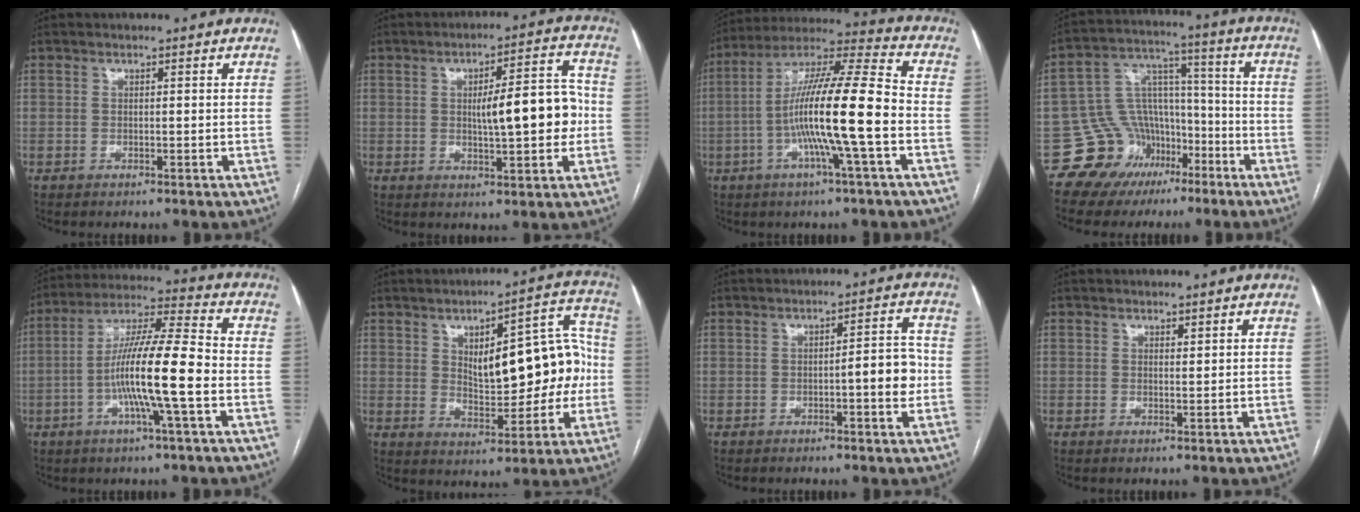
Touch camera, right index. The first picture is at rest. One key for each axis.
{"total": 10.6, "fx": -0.2, "fy": 2.4, "fz": 10.3, "tx": -0.144, "ty": 0.023, "tz": 0.001}
{"total": 16.6, "fx": -3.4, "fy": 0.1, "fz": 16.2, "tx": -0.289, "ty": 0.007, "tz": -0.070}
{"total": 12.4, "fx": -6.4, "fy": 10.4, "fz": 2.2, "tx": -0.030, "ty": 0.087, "tz": -0.092}
{"total": 14.0, "fx": -3.2, "fy": 0.3, "fz": 13.6, "tx": -0.252, "ty": 0.005, "tz": -0.066}
{"total": 15.1, "fx": 1.0, "fy": 6.0, "fz": 13.8, "tx": -0.179, "ty": 0.036, "tz": 0.029}
{"total": 5.2, "fx": -1.0, "fy": 1.0, "fz": 5.0, "tx": -0.062, "ty": 0.012, "tz": -0.014}
{"total": 0.6, "fx": 0.5, "fy": 0.2, "fz": 0.3, "tx": -0.005, "ty": -0.004, "tz": 0.008}